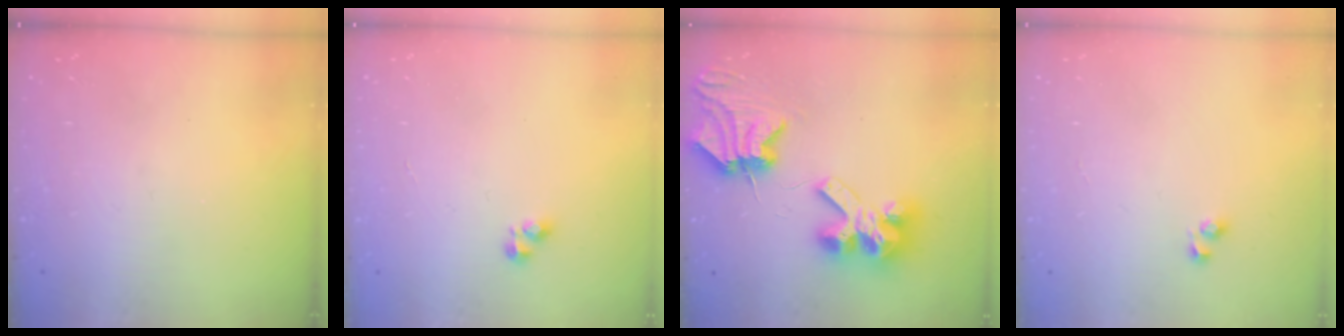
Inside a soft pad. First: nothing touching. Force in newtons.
{"total": 1.8, "press": 1.7, "slide": 0.3}
{"total": 12.2, "press": 12.1, "slide": 1.7}
{"total": 2.5, "press": 2.2, "slide": 1.3}